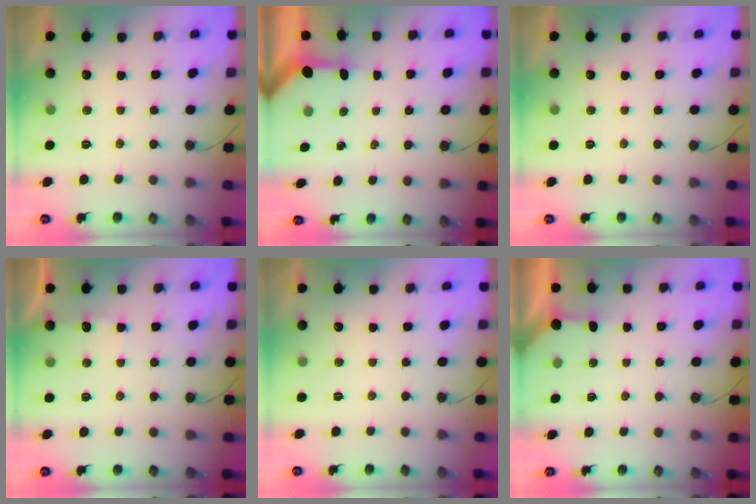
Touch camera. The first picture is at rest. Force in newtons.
{"total": 3.2, "press": 3.2, "slide": 0.2}
{"total": 0.0}
{"total": 3.7, "press": 3.7, "slide": 0.5}
{"total": 0.0}
{"total": 2.3, "press": 2.3, "slide": 0.3}